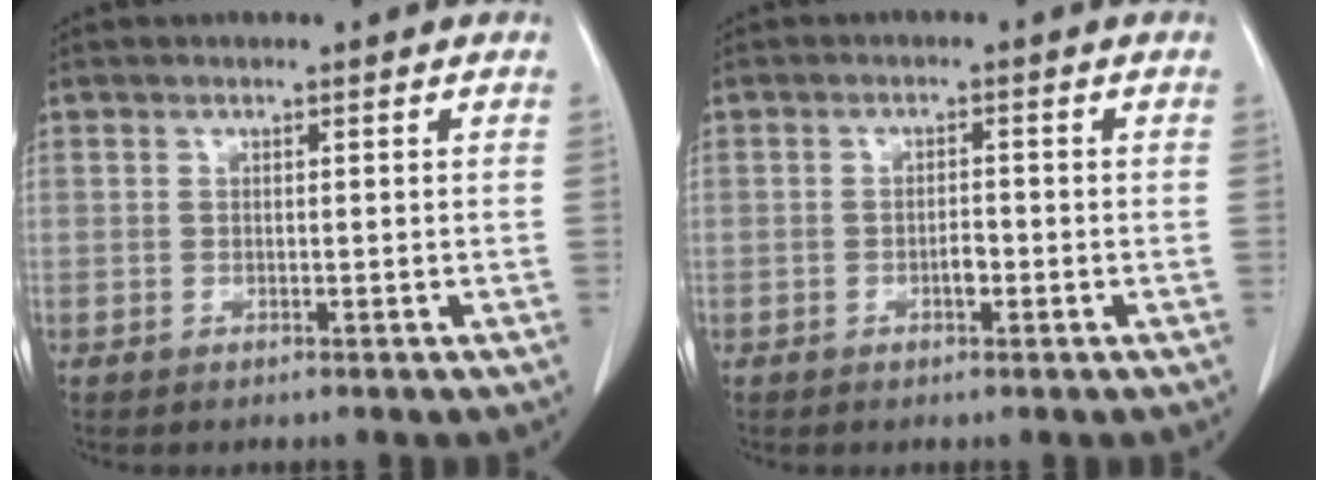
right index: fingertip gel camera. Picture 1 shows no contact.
{"total": 1.8, "force": [-0.7, 0.7, 1.5], "torque": [-0.025, 0.003, -0.013]}